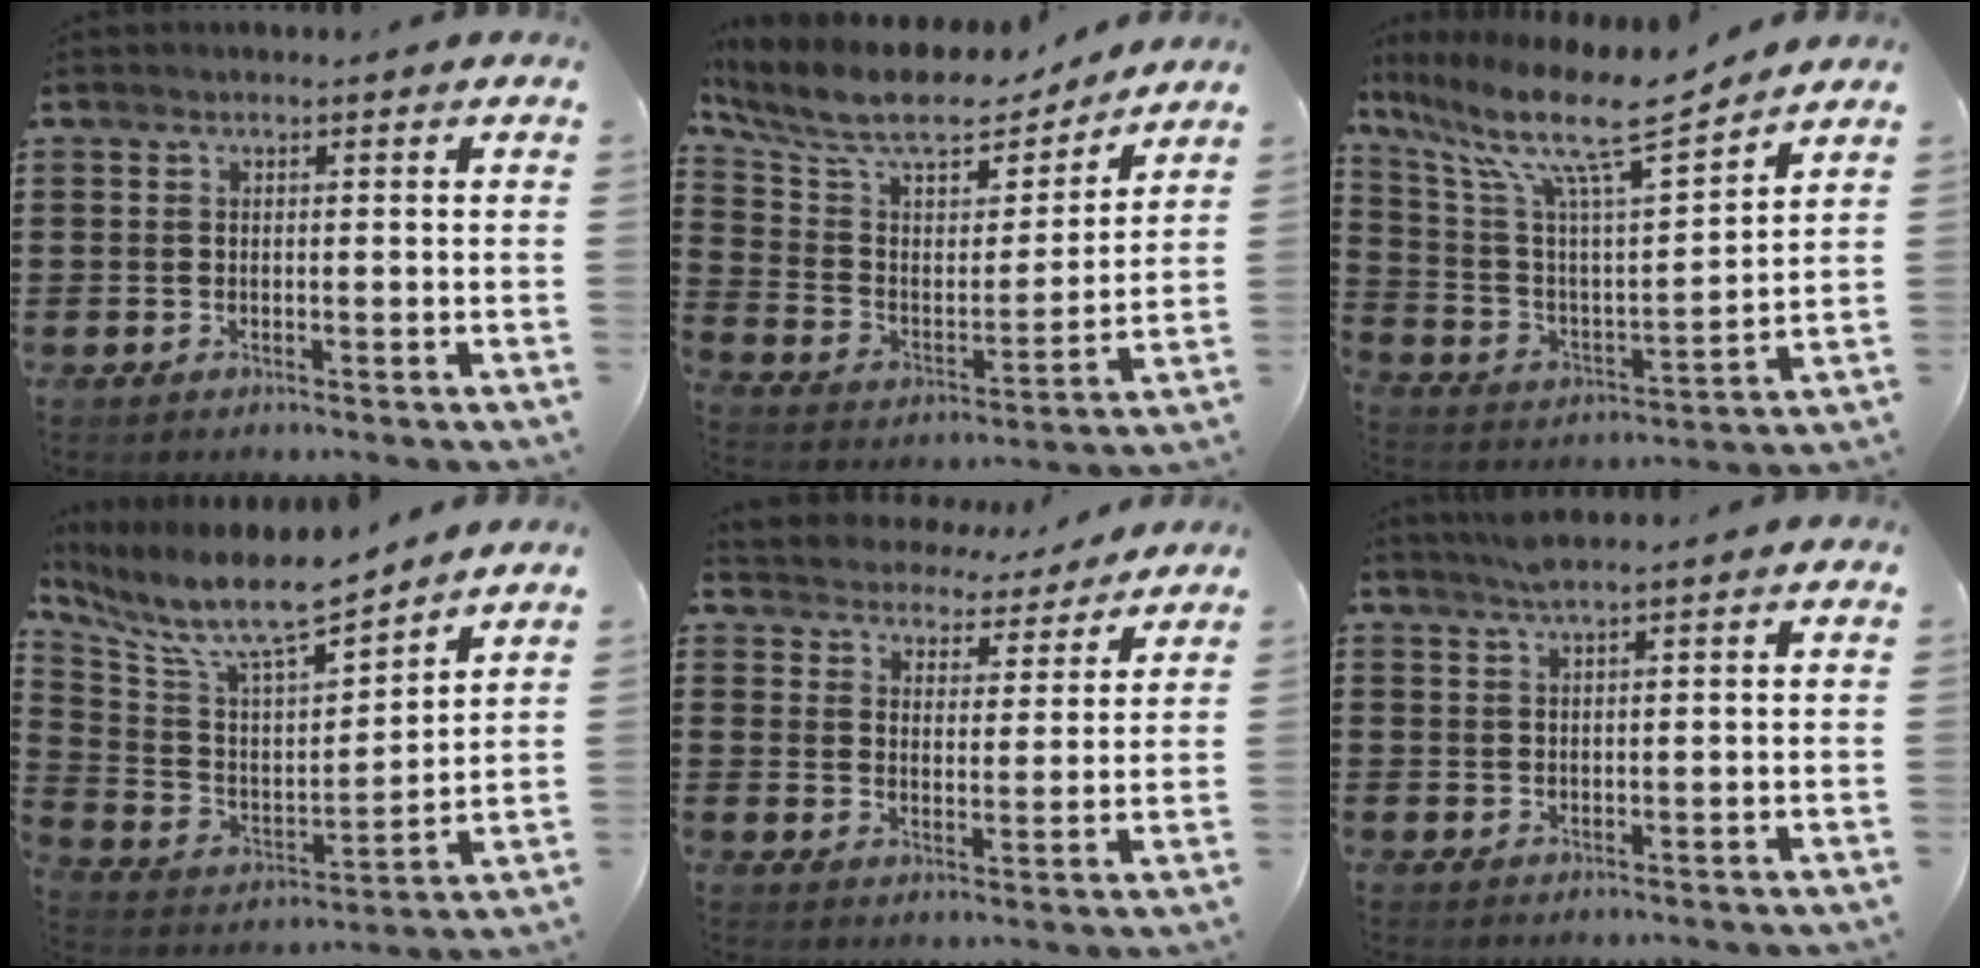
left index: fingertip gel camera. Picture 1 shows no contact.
{"total": 10.5, "force": [8.8, 3.0, 4.9], "torque": [-0.134, -0.048, 0.153]}
{"total": 12.6, "force": [9.3, 1.5, 8.4], "torque": [-0.196, -0.052, 0.152]}
{"total": 10.5, "force": [8.8, 2.2, 5.3], "torque": [-0.142, -0.053, 0.153]}
{"total": 4.5, "force": [4.4, 0.2, -0.7], "torque": [-0.016, -0.038, 0.074]}
{"total": 2.3, "force": [1.9, -0.1, 1.3], "torque": [-0.029, 0.000, 0.036]}